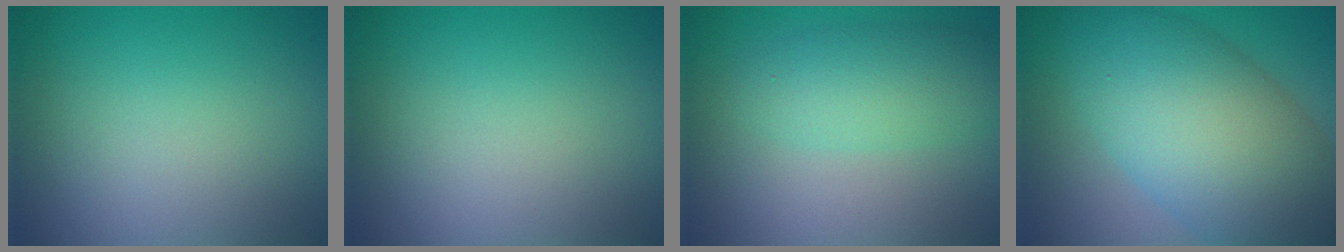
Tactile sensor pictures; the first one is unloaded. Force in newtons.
{"total": 0.0}
{"total": 3.7, "press": 3.6, "slide": 0.2}
{"total": 10.7, "press": 10.7, "slide": 0.1}